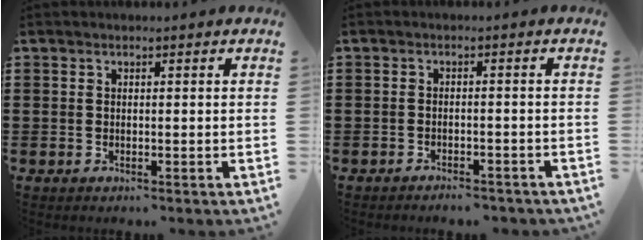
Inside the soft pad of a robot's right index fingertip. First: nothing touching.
{"total": 1.8, "force": [-1.8, 0.2, 0.3], "torque": [-0.011, 0.001, -0.037]}